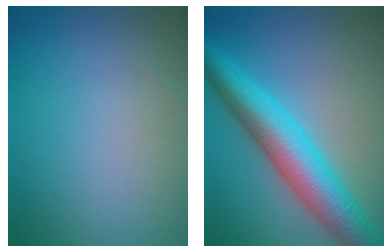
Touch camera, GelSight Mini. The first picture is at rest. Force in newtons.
{"total": 7.9, "press": 7.9, "slide": 0.1}